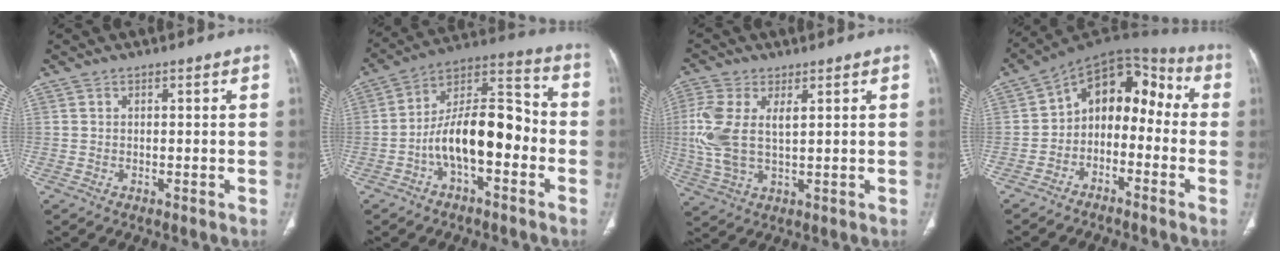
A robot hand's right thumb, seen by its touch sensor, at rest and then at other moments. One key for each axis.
{"total": 15.7, "fx": -4.3, "fy": 7.5, "fz": 13.2, "tx": -0.204, "ty": 0.061, "tz": -0.078}
{"total": 10.3, "fx": 2.0, "fy": 5.3, "fz": 8.6, "tx": -0.217, "ty": 0.003, "tz": 0.044}
{"total": 12.6, "fx": -3.3, "fy": 9.0, "fz": 8.2, "tx": -0.080, "ty": 0.080, "tz": -0.070}